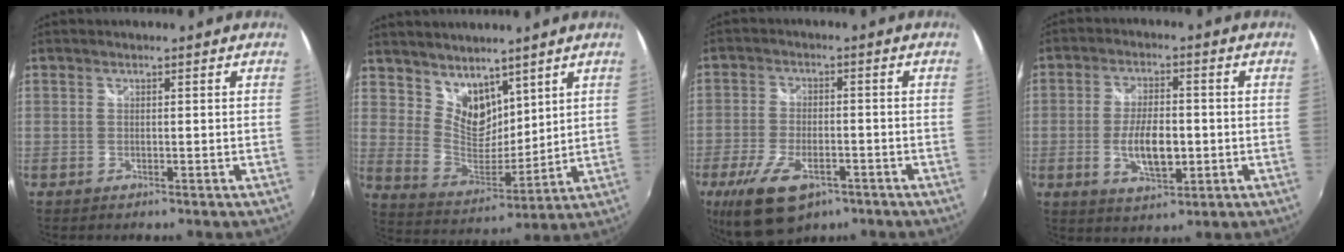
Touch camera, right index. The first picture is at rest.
{"total": 10.4, "force": [7.6, 5.9, 4.0], "torque": [-0.067, 0.002, 0.156]}
{"total": 12.9, "force": [-7.5, 6.2, 8.6], "torque": [-0.192, -0.031, -0.126]}
{"total": 8.6, "force": [-1.6, 3.8, 7.6], "torque": [-0.145, -0.006, -0.023]}